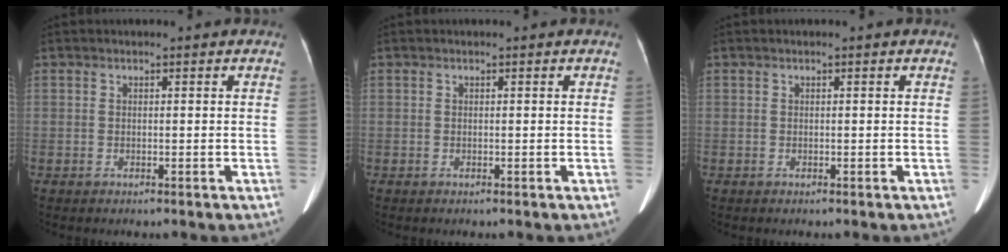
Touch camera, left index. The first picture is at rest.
{"total": 0.0}
{"total": 0.0}